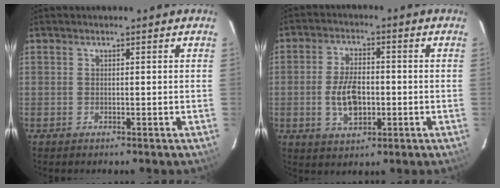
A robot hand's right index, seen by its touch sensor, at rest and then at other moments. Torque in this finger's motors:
{"motor_torque": [0.34, -0.12, 0.21, 0.07]}